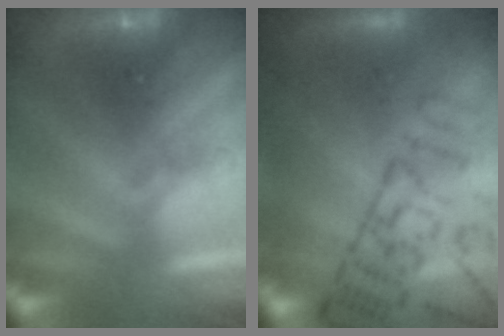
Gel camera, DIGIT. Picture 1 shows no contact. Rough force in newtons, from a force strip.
{"total": 7.0}